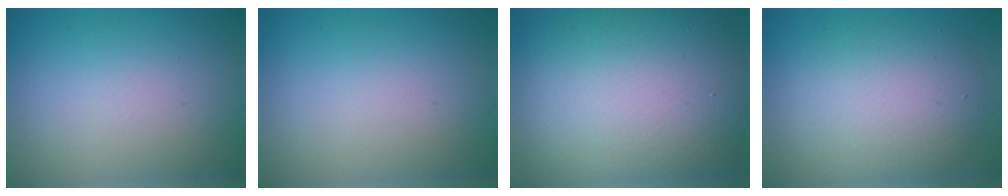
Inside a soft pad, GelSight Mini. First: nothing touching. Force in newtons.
{"total": 0.0}
{"total": 13.7, "press": 13.6, "slide": 1.4}
{"total": 5.7, "press": 5.7, "slide": 0.3}